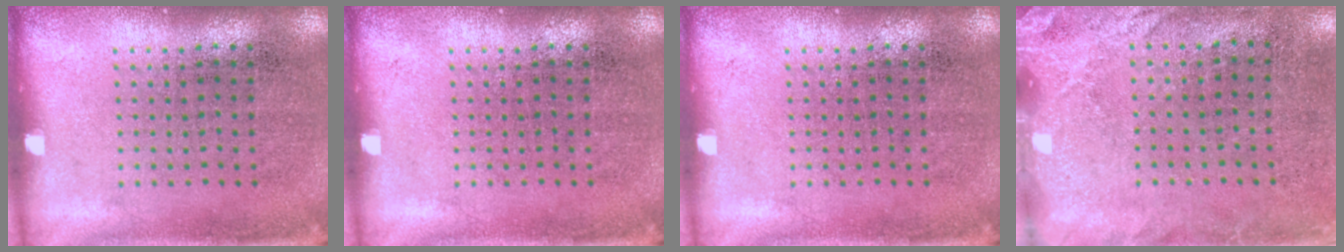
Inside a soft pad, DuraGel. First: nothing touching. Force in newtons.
{"total": 0.0}
{"total": 0.0}
{"total": 2.7, "press": 2.1, "slide": 1.7}